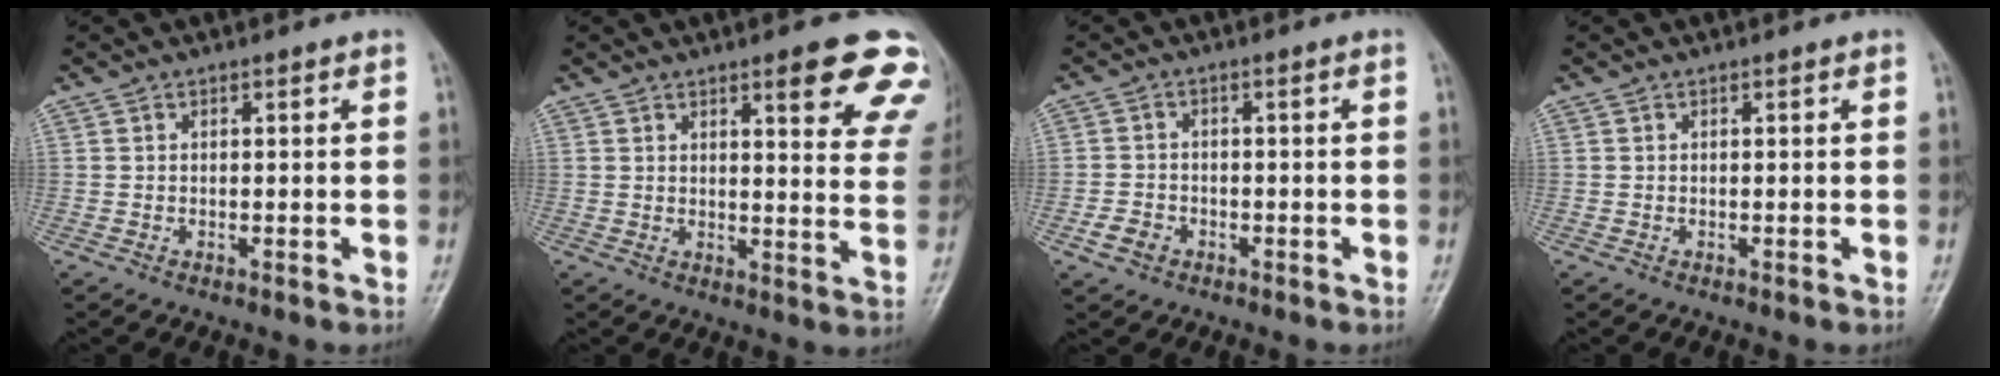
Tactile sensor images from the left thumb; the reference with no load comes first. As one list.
[{"total": 14.8, "force": [9.2, 3.9, 10.9], "torque": [-0.096, -0.042, 0.097]}, {"total": 3.4, "force": [-1.7, 2.6, 1.4], "torque": [-0.023, 0.012, -0.031]}, {"total": 0.0}]